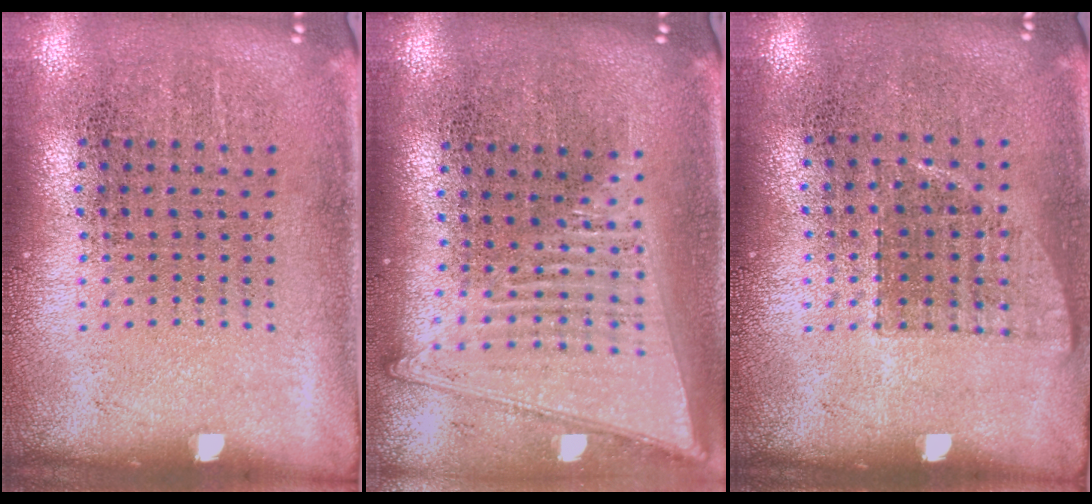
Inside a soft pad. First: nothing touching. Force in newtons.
{"total": 1.8, "press": 1.6, "slide": 0.7}
{"total": 0.7, "press": 0.7, "slide": 0.2}